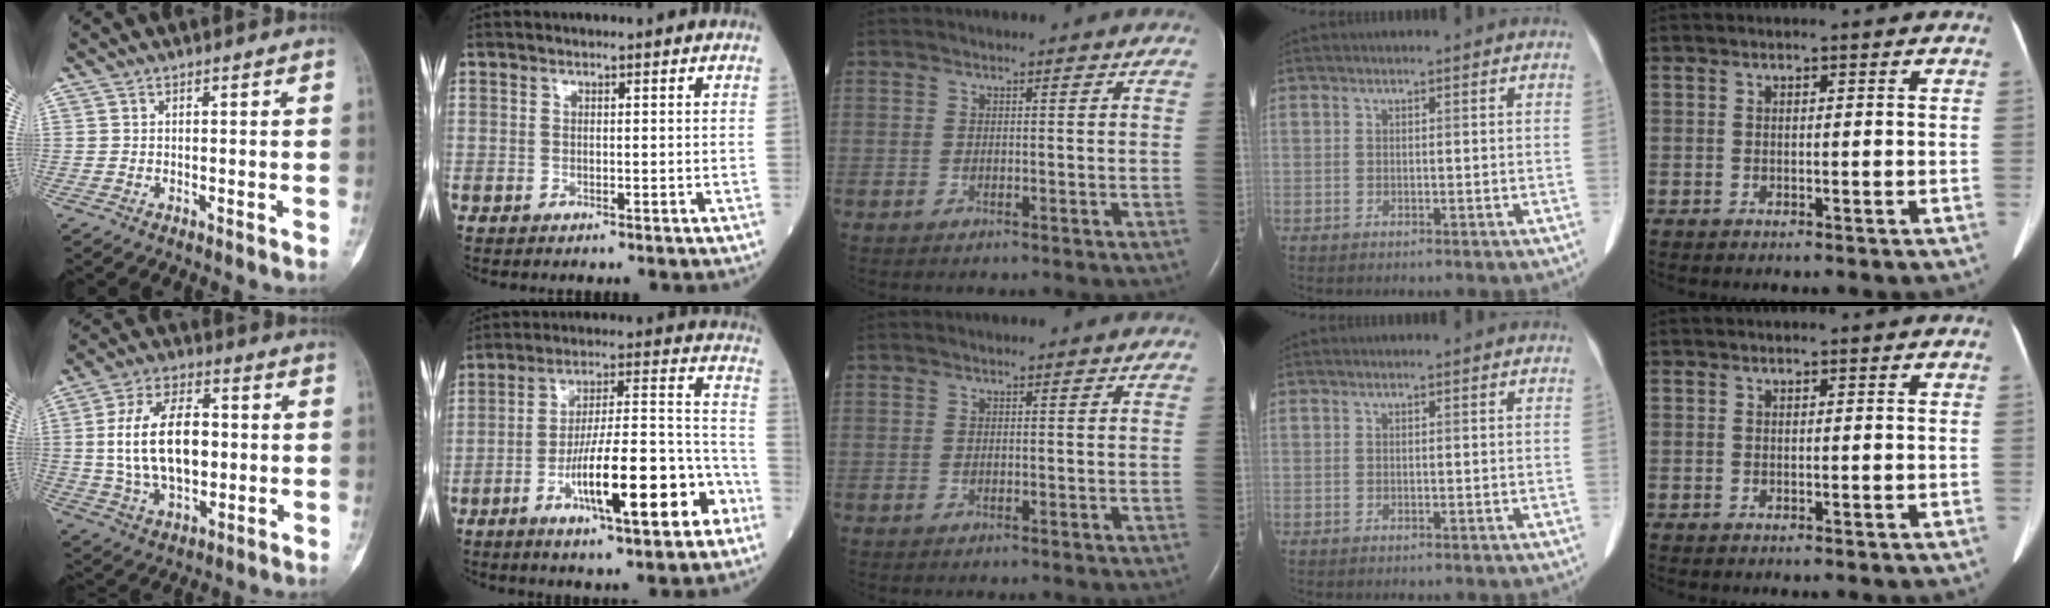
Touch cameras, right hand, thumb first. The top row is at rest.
{"thumb": {"total": 16.7, "force": [0.8, 9.6, 13.6], "torque": [-0.228, 0.013, 0.017]}, "index": {"total": 17.1, "force": [-7.8, 3.1, 15.0], "torque": [-0.245, 0.015, -0.116]}}